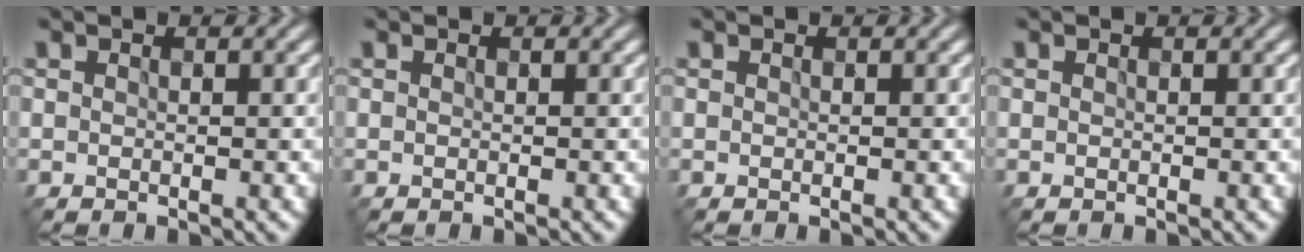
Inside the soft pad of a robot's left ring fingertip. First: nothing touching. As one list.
[{"total": 0.0}, {"total": 0.0}, {"total": 0.0}]